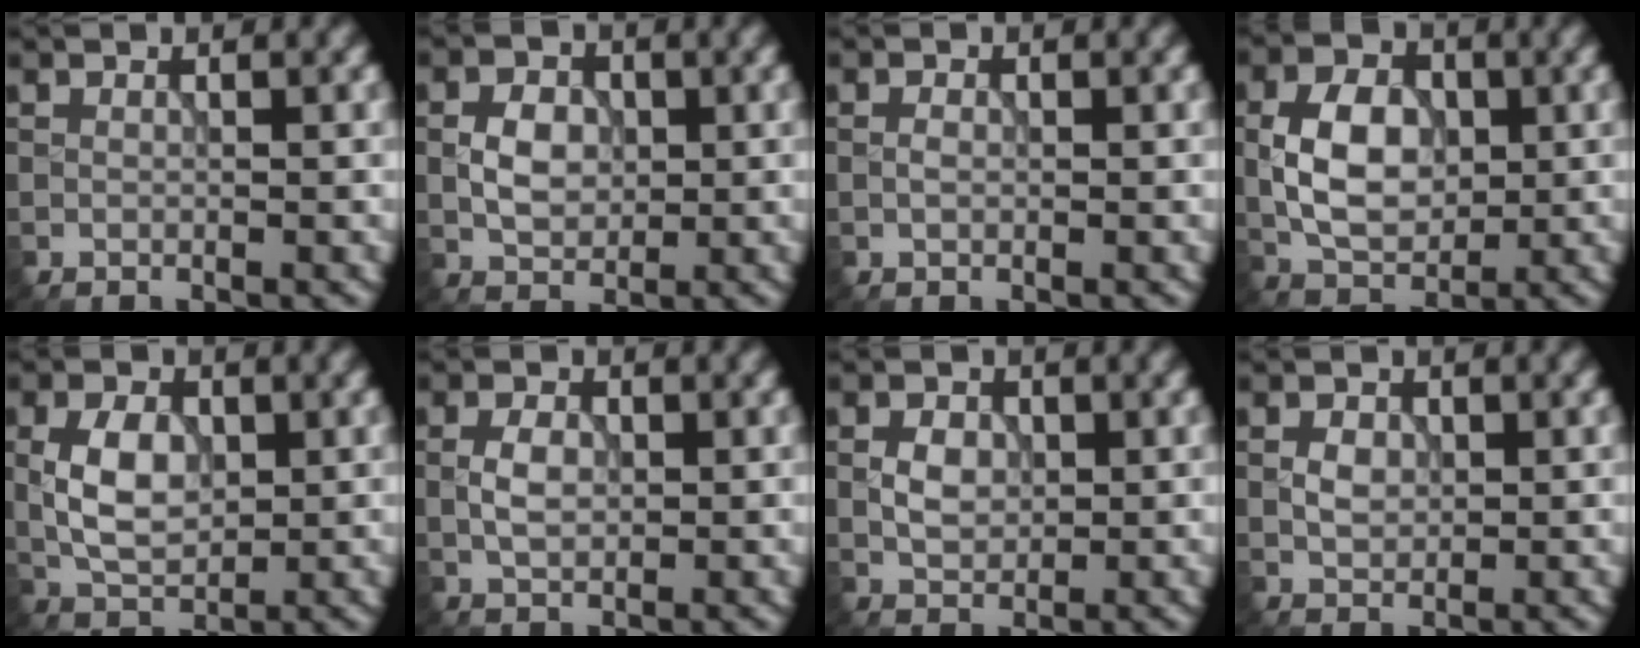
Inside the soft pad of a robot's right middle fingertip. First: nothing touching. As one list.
[{"total": 3.3, "force": [0.0, 2.4, 2.3], "torque": [-0.044, 0.001, -0.003]}, {"total": 0.8, "force": [-0.1, 0.5, 0.6], "torque": [-0.013, 0.001, -0.004]}, {"total": 6.1, "force": [0.0, 4.1, 4.5], "torque": [-0.084, 0.002, -0.002]}, {"total": 4.7, "force": [0.2, 3.0, 3.7], "torque": [-0.073, 0.002, 0.004]}, {"total": 2.6, "force": [-0.1, 1.6, 2.0], "torque": [-0.040, 0.003, -0.004]}, {"total": 2.5, "force": [0.1, 1.9, 1.7], "torque": [-0.031, 0.001, 0.000]}, {"total": 2.0, "force": [0.1, 1.4, 1.3], "torque": [-0.024, 0.000, 0.001]}]